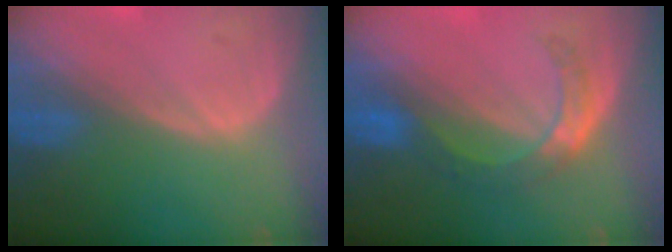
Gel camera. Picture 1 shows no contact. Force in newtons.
{"total": 5.6, "press": 5.4, "slide": 1.6}